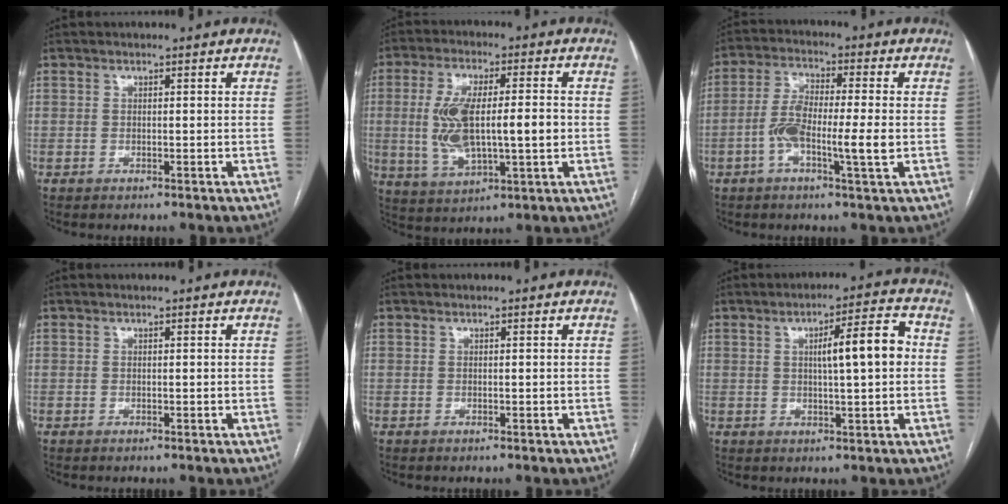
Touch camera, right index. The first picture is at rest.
{"total": 12.6, "force": [-0.3, 3.9, 12.0], "torque": [-0.241, 0.010, 0.003]}
{"total": 8.7, "force": [-1.9, 0.9, 8.4], "torque": [-0.163, 0.008, -0.042]}
{"total": 0.0}
{"total": 0.0}
{"total": 8.1, "force": [0.9, 0.9, 8.0], "torque": [-0.121, 0.017, 0.014]}